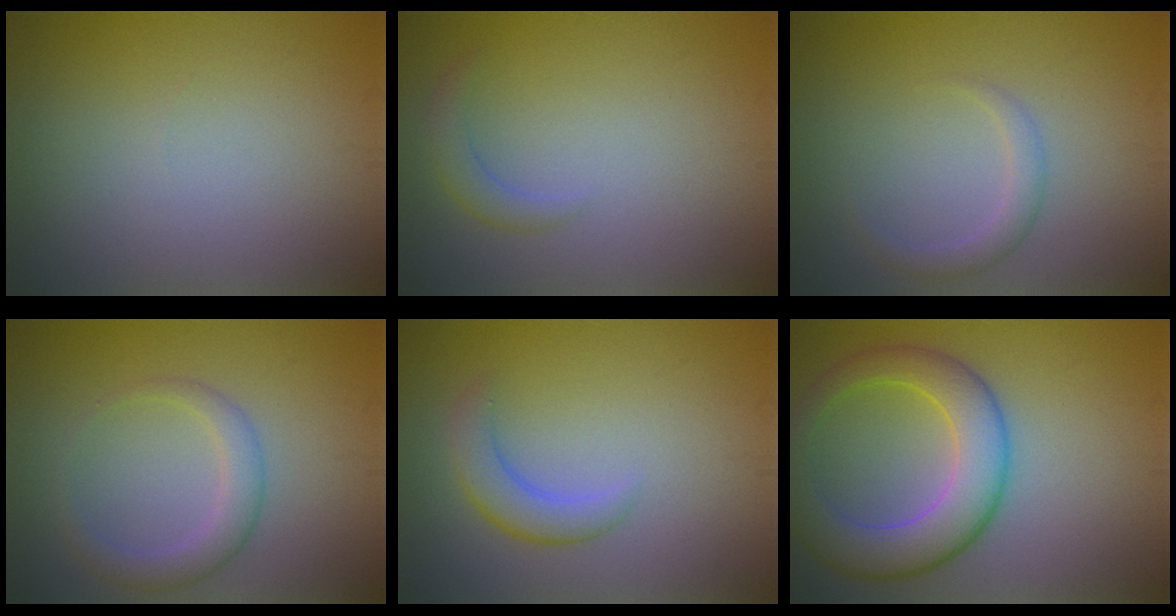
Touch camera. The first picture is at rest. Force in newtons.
{"total": 1.6, "press": 1.6, "slide": 0.1}
{"total": 1.6, "press": 1.6, "slide": 0.1}
{"total": 2.6, "press": 2.6, "slide": 0.2}
{"total": 2.8, "press": 2.8, "slide": 0.2}
{"total": 7.0, "press": 7.0, "slide": 0.2}